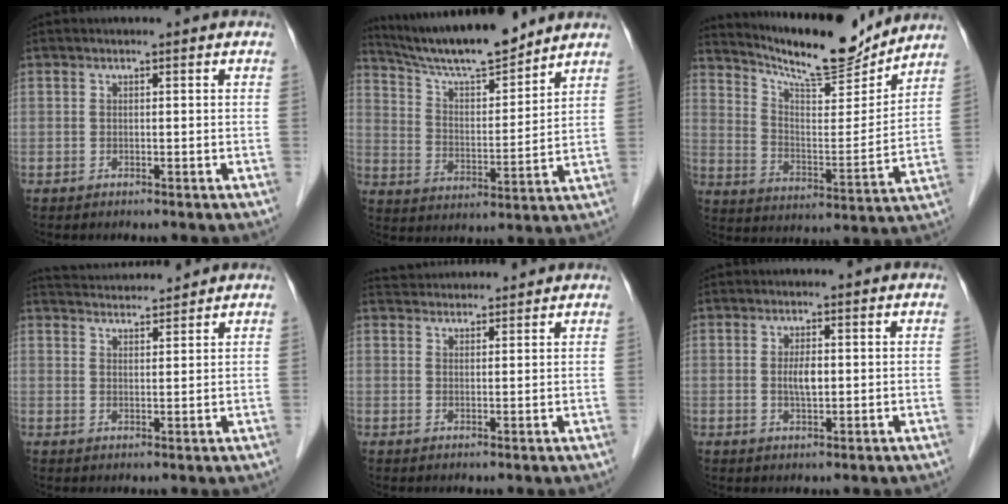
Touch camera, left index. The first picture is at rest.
{"total": 13.7, "force": [12.6, 1.1, 5.5], "torque": [-0.101, 0.004, 0.220]}
{"total": 15.1, "force": [14.2, 1.5, 5.1], "torque": [-0.097, -0.013, 0.226]}
{"total": 7.9, "force": [7.7, 0.3, 1.7], "torque": [-0.035, 0.024, 0.122]}
{"total": 6.9, "force": [6.7, 0.9, 1.1], "torque": [-0.022, 0.037, 0.102]}
{"total": 2.5, "force": [0.2, 0.8, 2.4], "torque": [-0.047, -0.002, 0.005]}